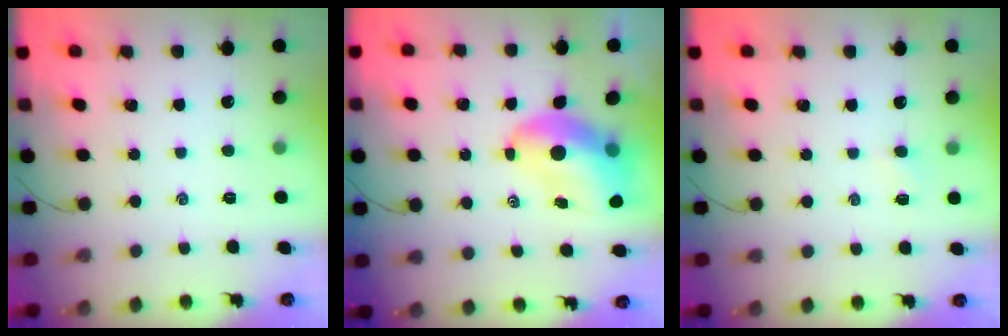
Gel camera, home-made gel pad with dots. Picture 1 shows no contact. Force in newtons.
{"total": 8.9, "press": 8.5, "slide": 2.6}
{"total": 2.5, "press": 2.4, "slide": 0.8}